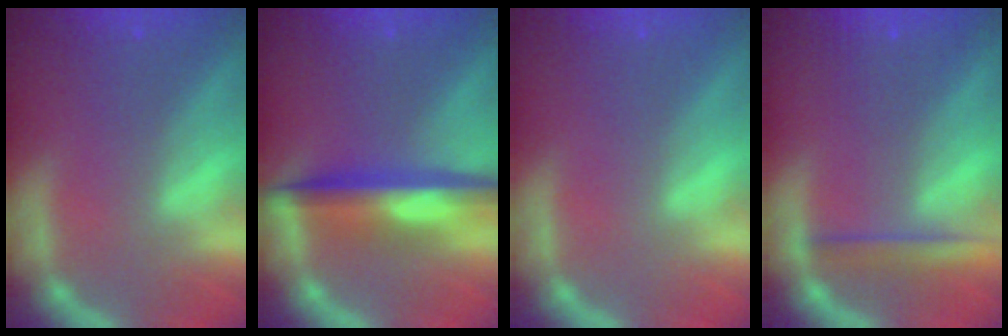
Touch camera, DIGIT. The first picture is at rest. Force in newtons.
{"total": 6.0}
{"total": 0.0}
{"total": 2.5}